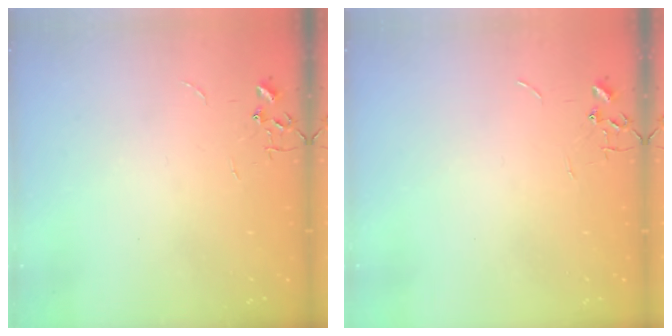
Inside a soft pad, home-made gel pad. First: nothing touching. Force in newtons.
{"total": 0.0}